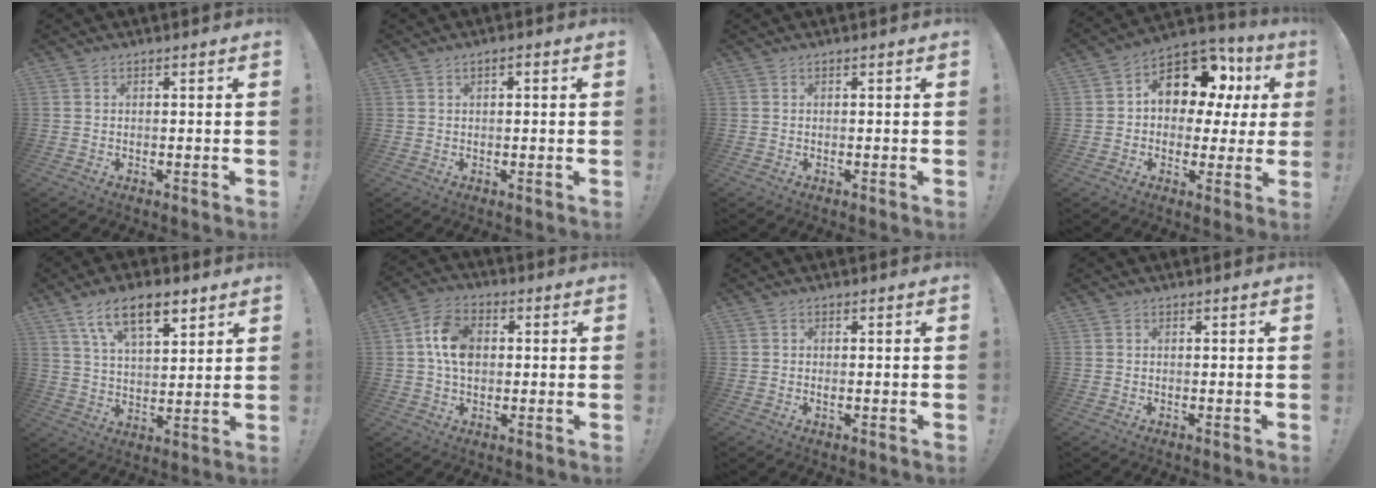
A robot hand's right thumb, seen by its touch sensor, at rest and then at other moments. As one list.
[{"total": 0.9, "force": [0.1, 0.4, 0.8], "torque": [-0.018, 0.005, 0.002]}, {"total": 0.0}, {"total": 15.0, "force": [5.9, 9.7, 9.9], "torque": [-0.149, -0.031, 0.103]}, {"total": 13.1, "force": [7.8, 5.6, 9.0], "torque": [-0.141, -0.028, 0.137]}, {"total": 11.0, "force": [1.3, 8.1, 7.4], "torque": [-0.128, 0.013, 0.027]}, {"total": 0.6, "force": [-0.1, 0.5, 0.3], "torque": [-0.005, 0.003, -0.003]}, {"total": 0.0}]